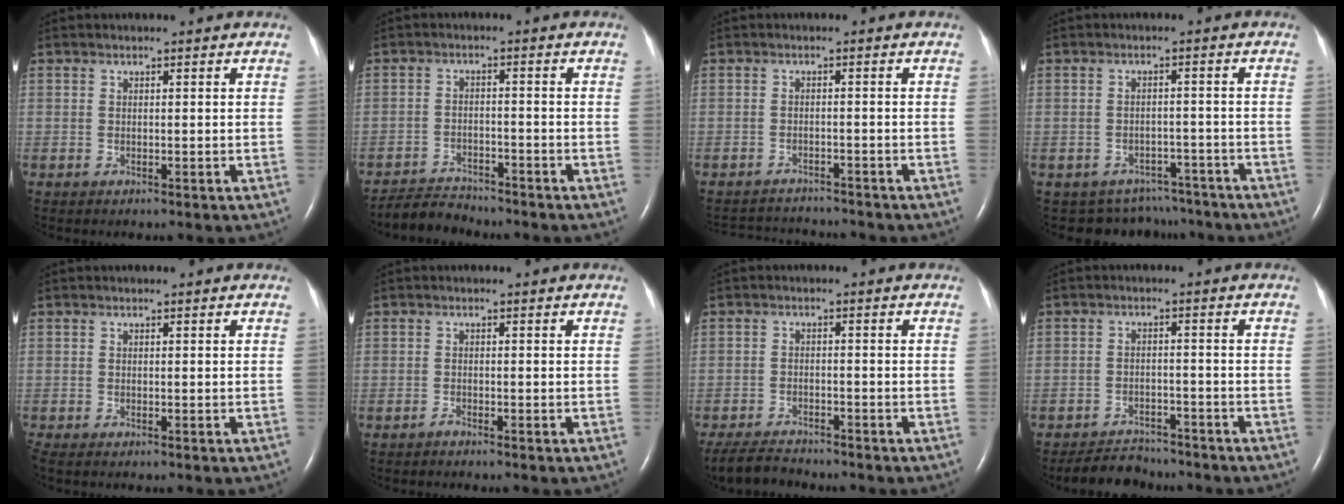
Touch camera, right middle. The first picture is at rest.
{"total": 4.4, "force": [-4.4, 0.5, -0.3], "torque": [0.000, -0.013, -0.078]}
{"total": 6.8, "force": [-6.8, 0.5, 0.6], "torque": [-0.011, 0.002, -0.099]}
{"total": 8.4, "force": [-7.3, 4.0, -0.3], "torque": [0.003, 0.020, -0.085]}
{"total": 0.6, "force": [-0.5, 0.0, 0.3], "torque": [-0.011, -0.005, -0.012]}
{"total": 0.6, "force": [-0.6, 0.0, 0.1], "torque": [-0.005, -0.001, -0.010]}
{"total": 5.7, "force": [-5.4, 1.1, 1.5], "torque": [-0.030, -0.019, -0.092]}
{"total": 5.2, "force": [-4.9, 1.7, 0.4], "torque": [-0.013, -0.008, -0.082]}